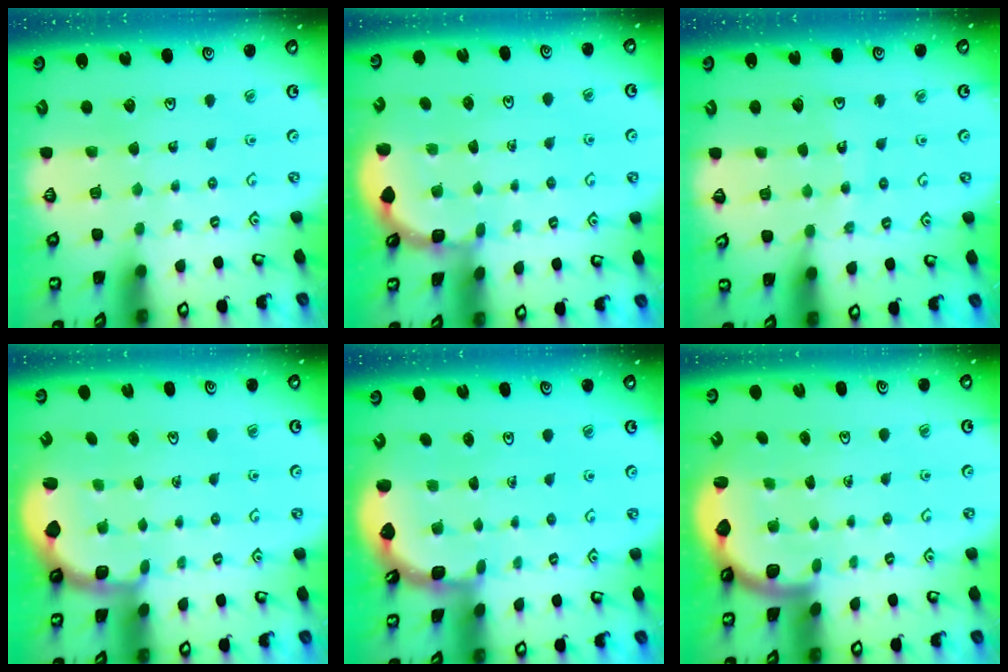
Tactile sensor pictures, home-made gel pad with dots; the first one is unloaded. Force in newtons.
{"total": 1.6, "press": 1.6, "slide": 0.2}
{"total": 9.0, "press": 9.0, "slide": 1.0}
{"total": 2.4, "press": 1.1, "slide": 2.1}
{"total": 1.9, "press": 1.9, "slide": 0.2}
{"total": 2.5, "press": 2.2, "slide": 1.2}